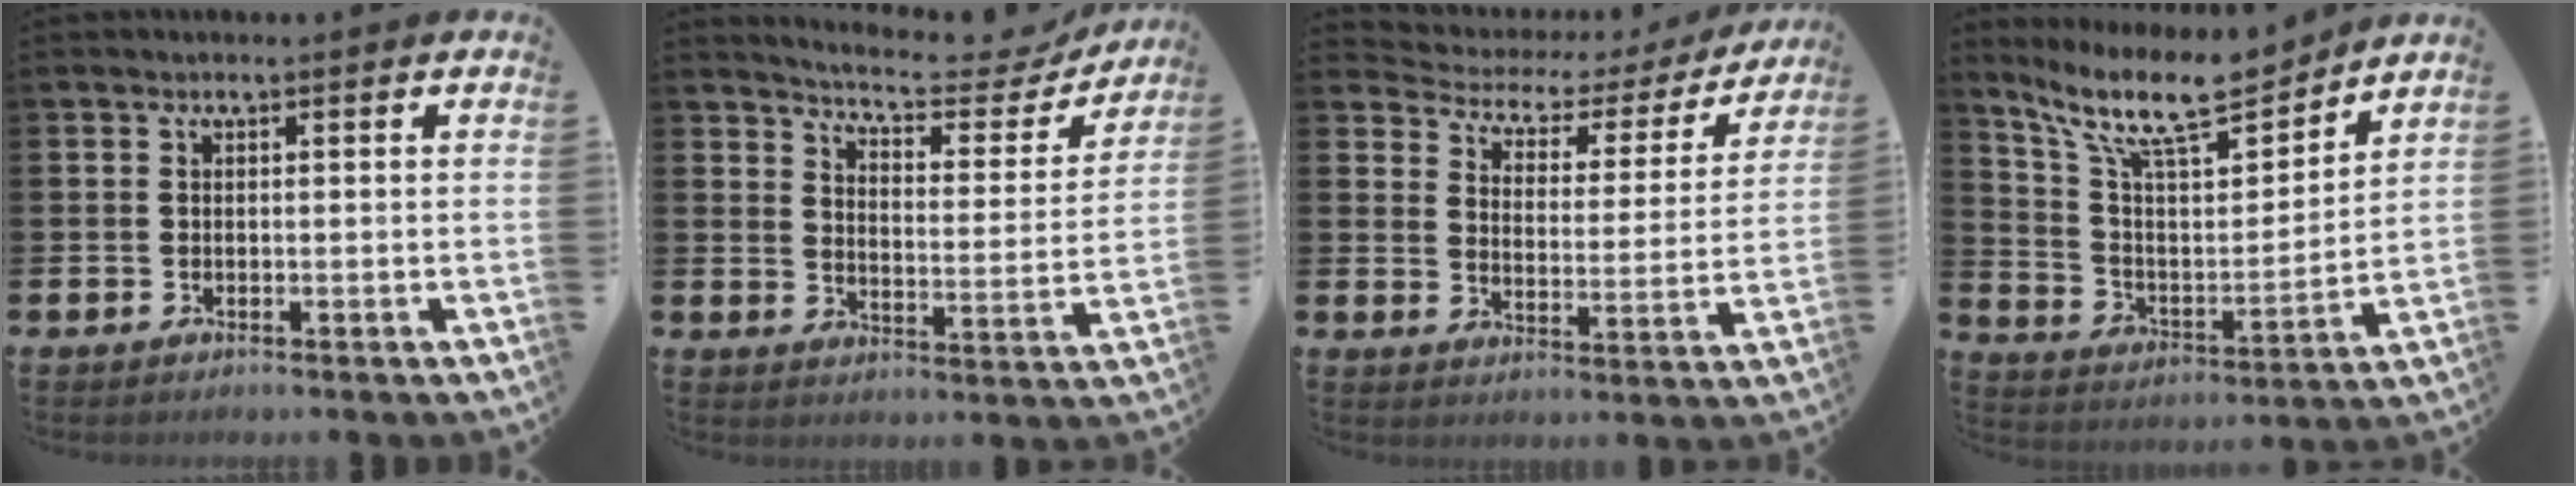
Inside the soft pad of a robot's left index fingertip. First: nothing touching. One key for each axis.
{"total": 5.8, "fx": 5.4, "fy": 1.1, "fz": 1.6, "tx": -0.054, "ty": -0.043, "tz": 0.087}
{"total": 4.0, "fx": 3.1, "fy": 2.3, "fz": 0.8, "tx": -0.044, "ty": -0.025, "tz": 0.043}
{"total": 11.9, "fx": 10.0, "fy": 2.8, "fz": 5.8, "tx": -0.146, "ty": -0.057, "tz": 0.174}